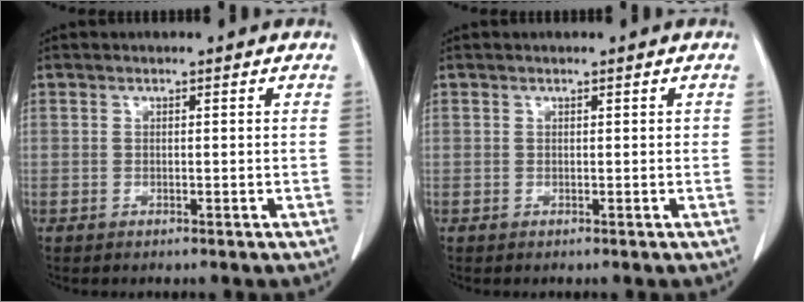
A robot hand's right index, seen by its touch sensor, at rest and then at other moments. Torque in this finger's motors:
{"motor_torque": [0.17, -0.13, 0.01, 0.01]}